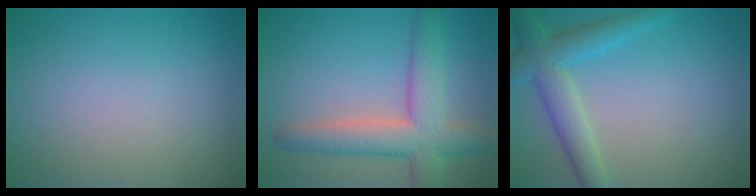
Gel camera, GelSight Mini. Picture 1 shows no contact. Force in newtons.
{"total": 6.5, "press": 6.5, "slide": 0.5}
{"total": 4.3, "press": 4.3, "slide": 0.0}